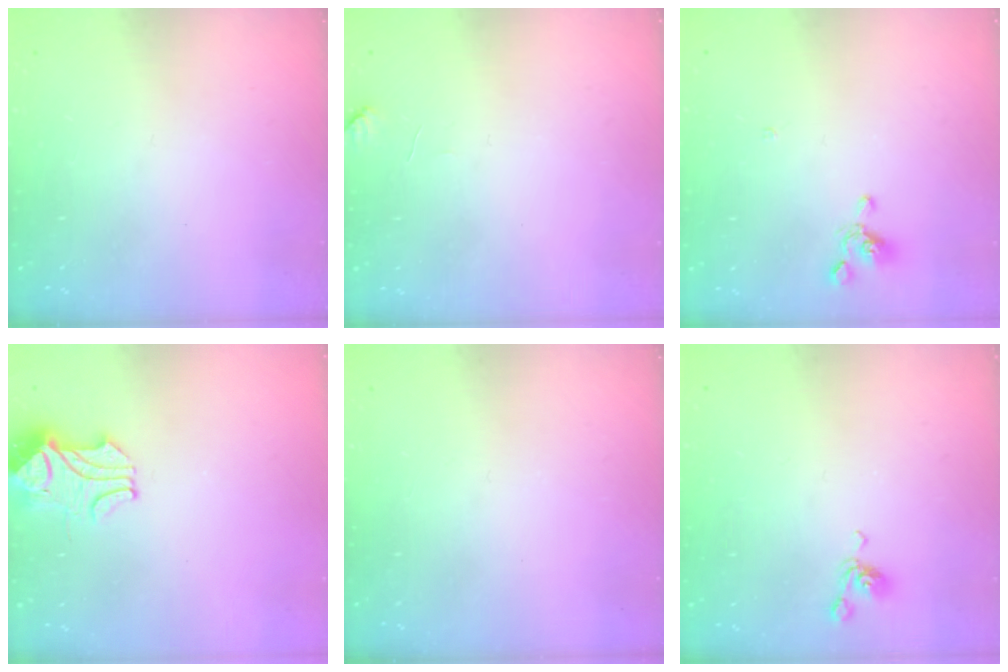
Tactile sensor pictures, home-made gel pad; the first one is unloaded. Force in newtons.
{"total": 2.2, "press": 2.2, "slide": 0.5}
{"total": 0.8, "press": 0.5, "slide": 0.6}
{"total": 2.4, "press": 2.2, "slide": 1.0}
{"total": 0.0}
{"total": 4.9, "press": 4.9, "slide": 0.2}